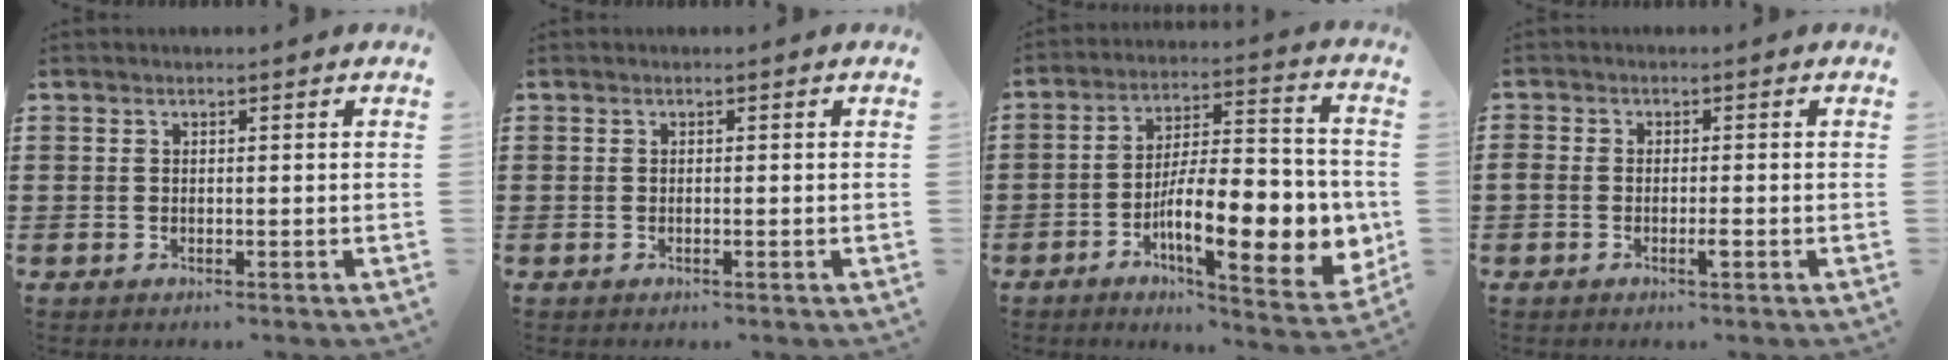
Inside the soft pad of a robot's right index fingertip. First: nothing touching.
{"total": 0.0}
{"total": 16.3, "force": [-4.3, 5.8, 14.6], "torque": [-0.232, -0.021, -0.067]}
{"total": 1.9, "force": [-1.0, 0.4, 1.6], "torque": [-0.029, 0.000, -0.018]}